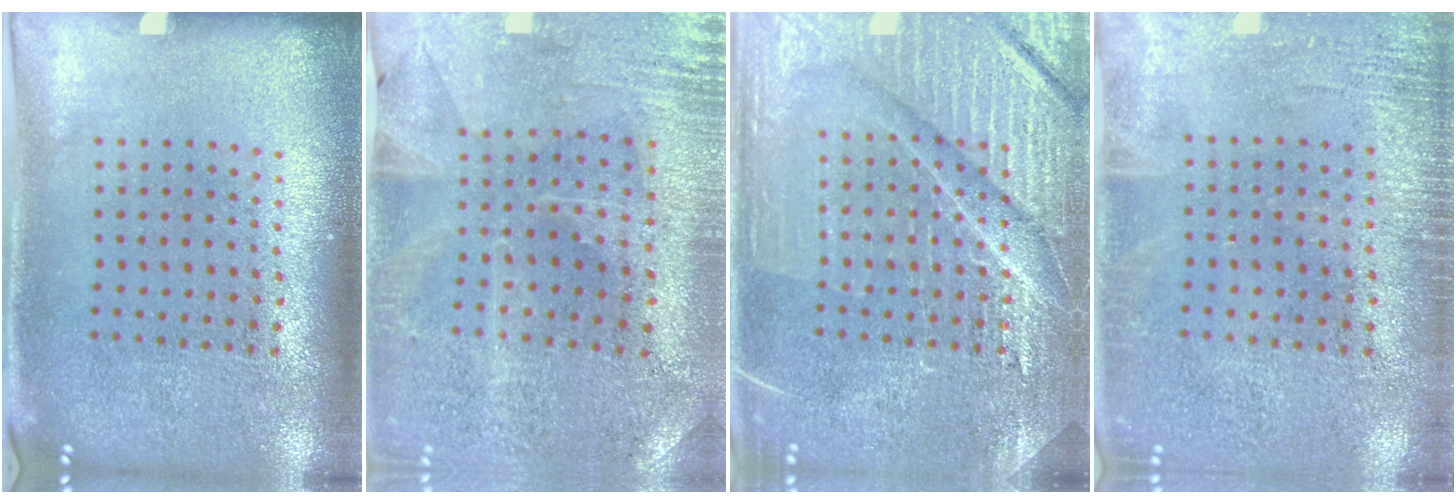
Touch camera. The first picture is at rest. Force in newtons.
{"total": 0.9, "press": 0.8, "slide": 0.3}
{"total": 4.8, "press": 4.8, "slide": 0.5}
{"total": 2.2, "press": 2.2, "slide": 0.3}